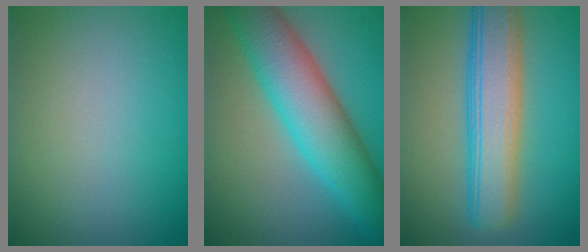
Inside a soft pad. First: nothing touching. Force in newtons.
{"total": 8.6, "press": 8.6, "slide": 0.2}
{"total": 7.6, "press": 7.6, "slide": 0.2}